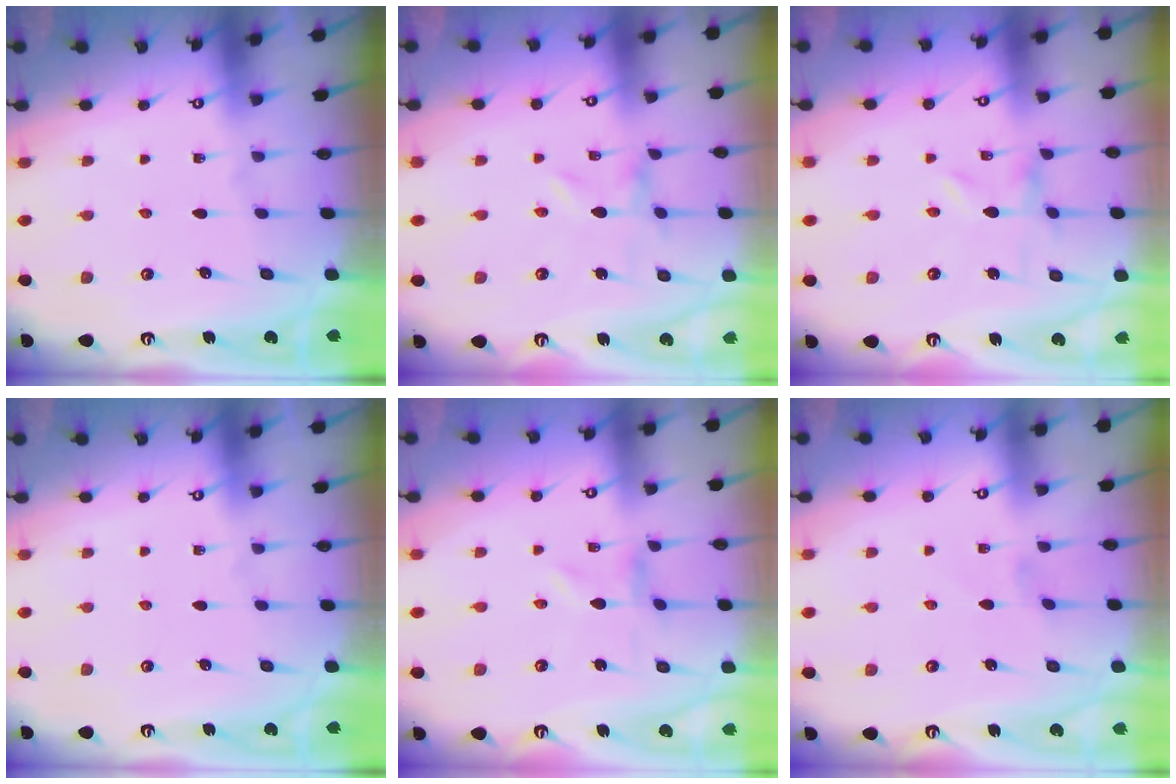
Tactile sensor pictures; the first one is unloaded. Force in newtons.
{"total": 0.0}
{"total": 0.0}
{"total": 0.0}
{"total": 0.0}
{"total": 0.0}